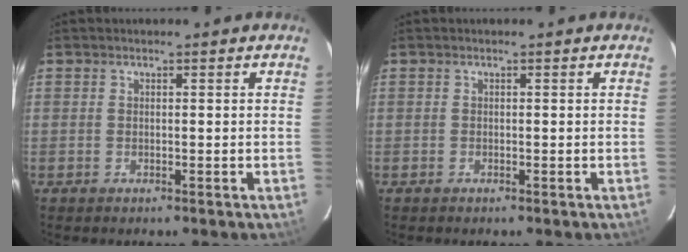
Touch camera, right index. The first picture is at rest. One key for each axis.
{"total": 0.0}